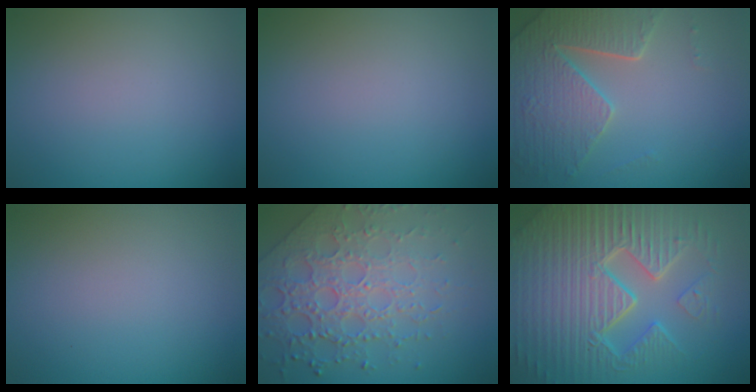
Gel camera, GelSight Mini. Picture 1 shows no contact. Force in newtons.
{"total": 0.0}
{"total": 5.7, "press": 4.8, "slide": 2.9}
{"total": 0.0}
{"total": 7.2, "press": 5.4, "slide": 4.8}
{"total": 11.2, "press": 7.2, "slide": 8.6}